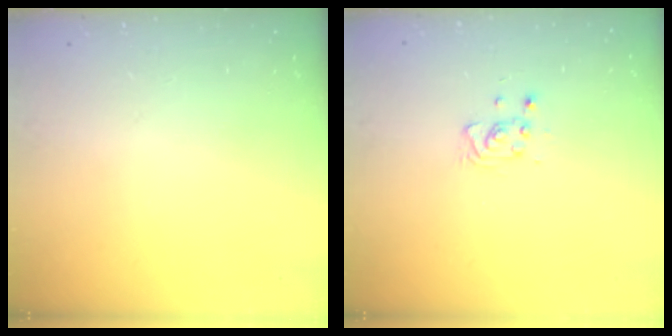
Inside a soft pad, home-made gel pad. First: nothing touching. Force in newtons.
{"total": 4.7, "press": 4.6, "slide": 1.1}